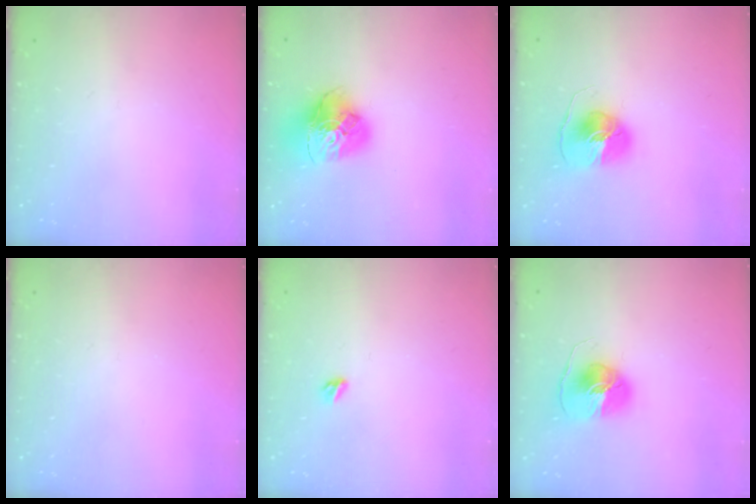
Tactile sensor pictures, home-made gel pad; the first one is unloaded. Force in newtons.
{"total": 16.4, "press": 16.4, "slide": 1.5}
{"total": 8.6, "press": 8.6, "slide": 0.5}
{"total": 0.0}
{"total": 3.5, "press": 3.4, "slide": 0.8}
{"total": 8.6, "press": 8.6, "slide": 0.5}